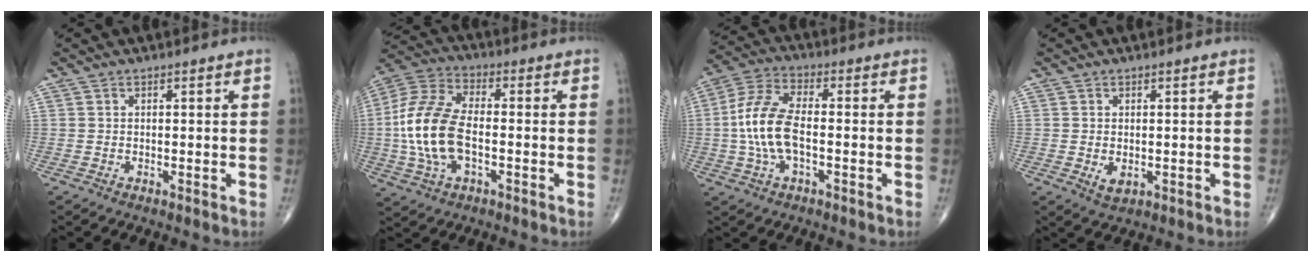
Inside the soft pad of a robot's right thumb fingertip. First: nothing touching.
{"total": 15.6, "force": [-2.0, 8.2, 13.1], "torque": [-0.282, 0.023, -0.039]}
{"total": 11.3, "force": [-1.2, 5.3, 9.9], "torque": [-0.215, 0.029, -0.026]}
{"total": 2.4, "force": [-0.3, 1.6, 1.9], "torque": [-0.027, -0.004, 0.002]}